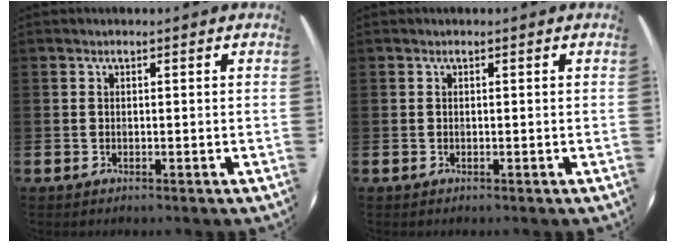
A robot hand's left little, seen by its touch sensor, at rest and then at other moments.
{"total": 0.0}